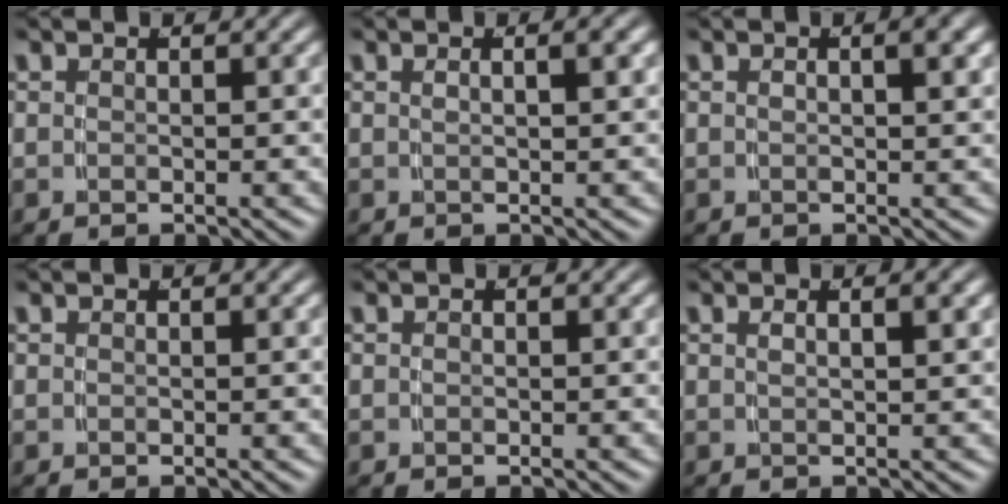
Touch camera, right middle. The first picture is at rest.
{"total": 1.4, "force": [0.2, -0.7, 1.2], "torque": [-0.012, 0.004, 0.009]}
{"total": 1.4, "force": [0.2, -0.5, 1.3], "torque": [-0.015, 0.003, 0.008]}
{"total": 0.0}
{"total": 0.0}
{"total": 1.3, "force": [0.4, -0.7, 1.1], "torque": [-0.011, 0.002, 0.012]}